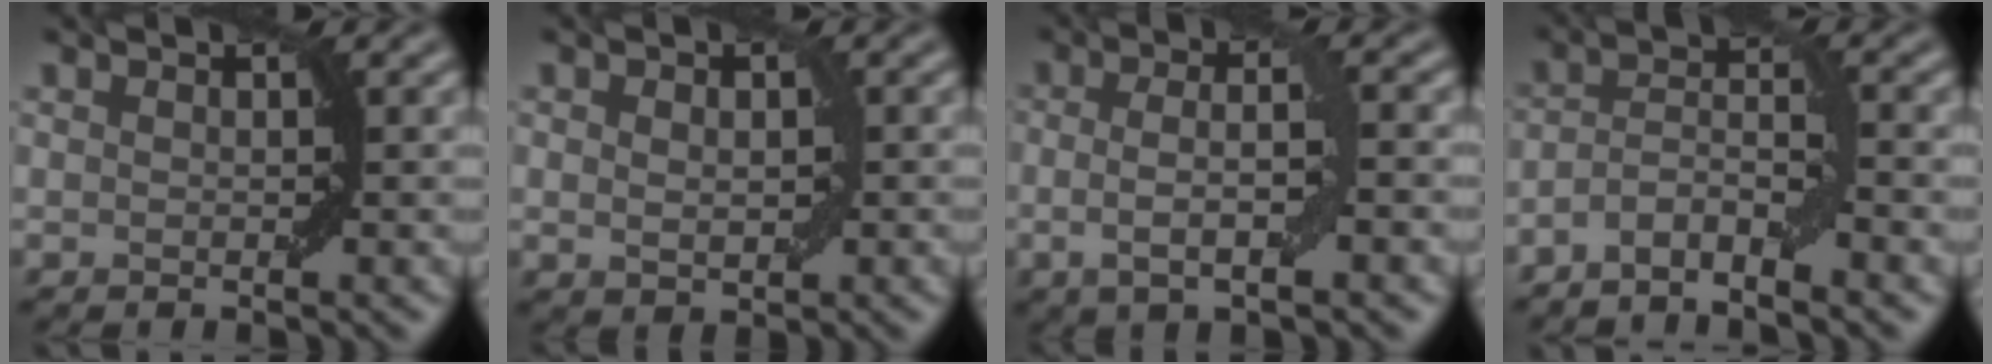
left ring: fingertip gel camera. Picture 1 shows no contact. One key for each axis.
{"total": 1.9, "fx": 0.2, "fy": 1.3, "fz": 1.4, "tx": -0.018, "ty": 0.000, "tz": 0.008}
{"total": 4.1, "fx": -0.6, "fy": 1.0, "fz": 3.9, "tx": -0.074, "ty": -0.002, "tz": -0.013}
{"total": 3.4, "fx": -2.6, "fy": 0.4, "fz": 2.2, "tx": -0.040, "ty": 0.008, "tz": -0.057}